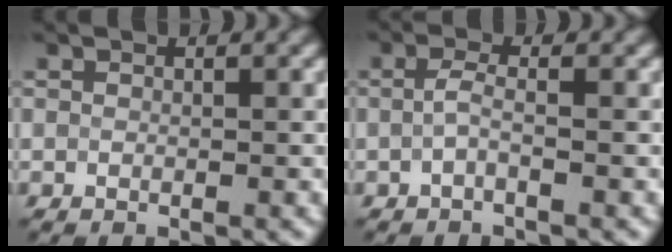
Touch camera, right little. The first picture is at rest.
{"total": 1.3, "force": [-0.3, 0.1, 1.2], "torque": [-0.035, 0.003, -0.010]}